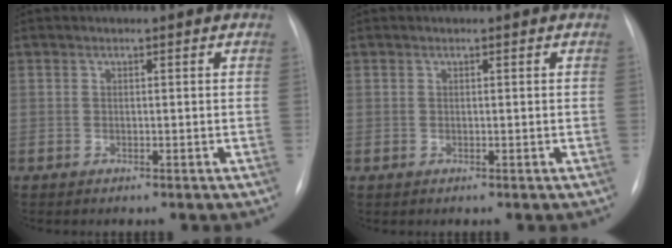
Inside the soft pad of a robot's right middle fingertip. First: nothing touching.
{"total": 0.0}